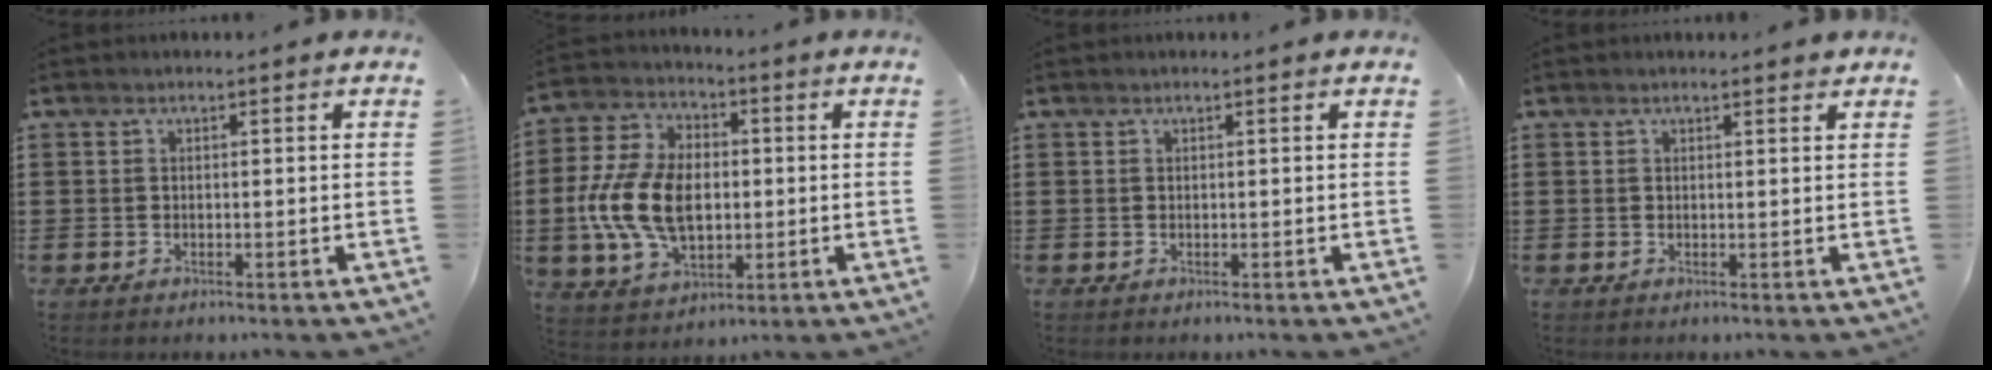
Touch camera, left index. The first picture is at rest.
{"total": 12.6, "force": [-1.1, 8.4, 9.3], "torque": [-0.221, 0.009, -0.021]}
{"total": 0.0}
{"total": 1.0, "force": [0.9, 0.1, 0.4], "torque": [-0.009, 0.000, 0.018]}